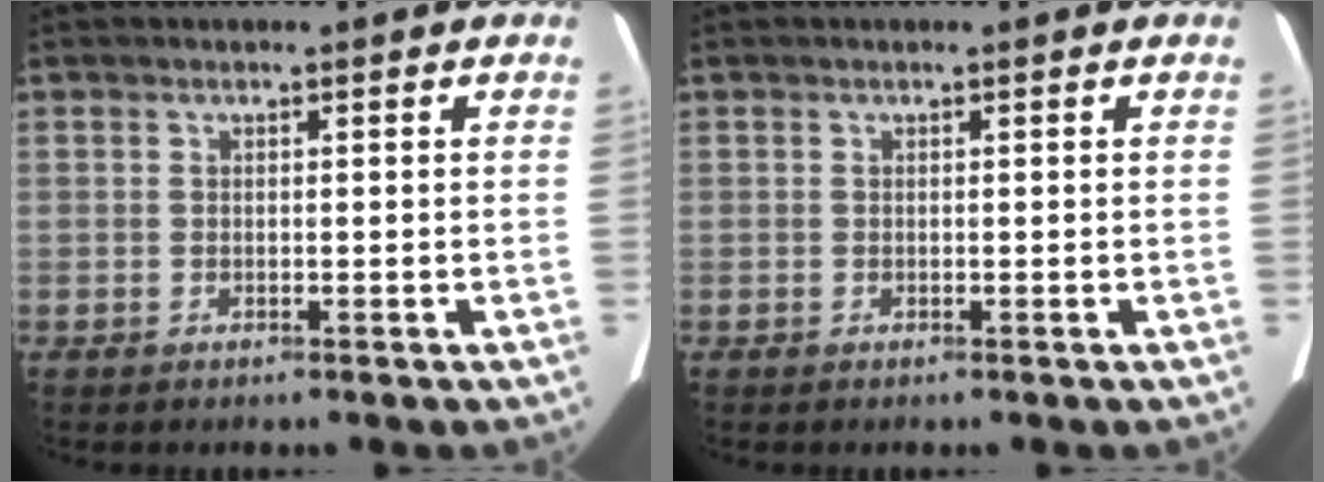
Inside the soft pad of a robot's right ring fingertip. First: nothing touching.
{"total": 0.0}